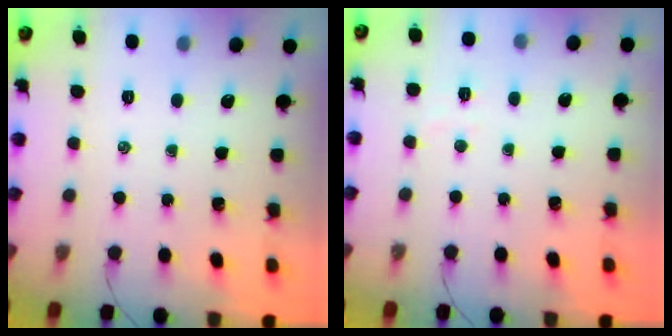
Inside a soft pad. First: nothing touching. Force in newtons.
{"total": 2.5, "press": 2.4, "slide": 0.8}